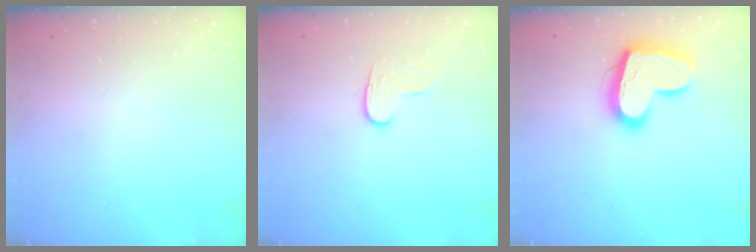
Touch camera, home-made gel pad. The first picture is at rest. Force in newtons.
{"total": 5.8, "press": 5.8, "slide": 0.6}
{"total": 17.5, "press": 17.4, "slide": 1.6}